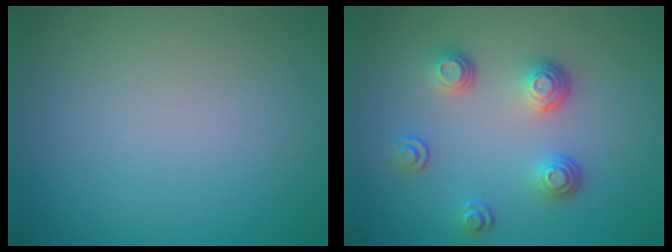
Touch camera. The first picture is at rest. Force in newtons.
{"total": 3.4, "press": 2.7, "slide": 2.1}